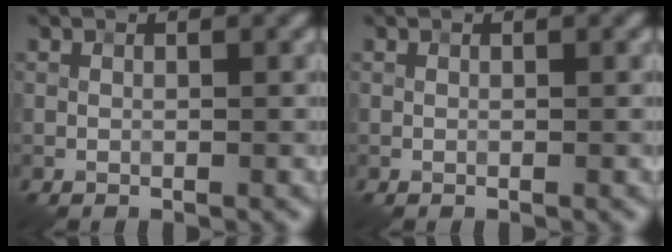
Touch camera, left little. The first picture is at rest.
{"total": 0.0}